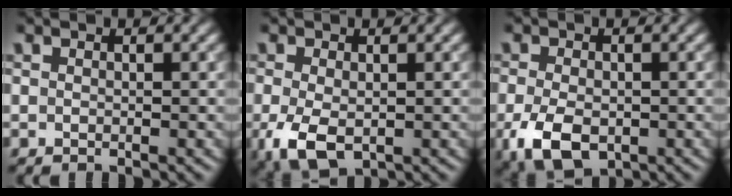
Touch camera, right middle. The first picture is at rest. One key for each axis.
{"total": 4.7, "fx": -1.3, "fy": 2.7, "fz": 3.5, "tx": -0.083, "ty": -0.014, "tz": -0.021}
{"total": 5.8, "fx": -2.2, "fy": 3.5, "fz": 4.1, "tx": -0.090, "ty": -0.013, "tz": -0.042}